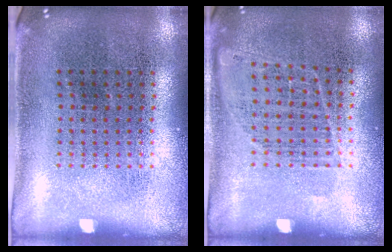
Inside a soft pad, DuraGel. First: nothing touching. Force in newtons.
{"total": 0.9, "press": 0.8, "slide": 0.4}